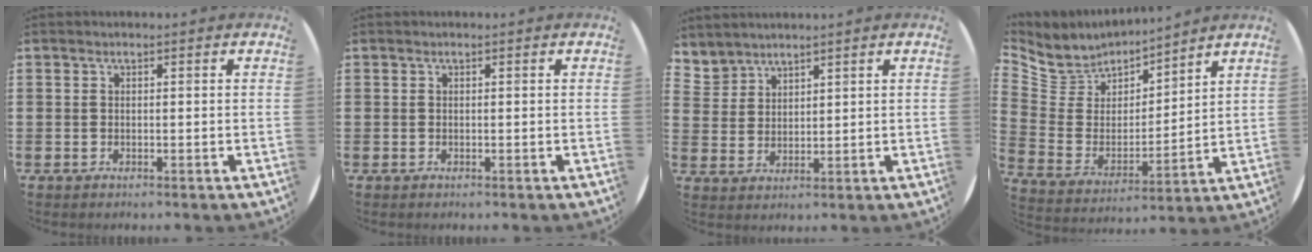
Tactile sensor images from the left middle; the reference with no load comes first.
{"total": 0.0}
{"total": 3.3, "force": [3.1, 0.9, -0.5], "torque": [0.002, -0.014, 0.062]}
{"total": 6.0, "force": [5.4, 2.5, -0.6], "torque": [-0.033, -0.055, 0.095]}